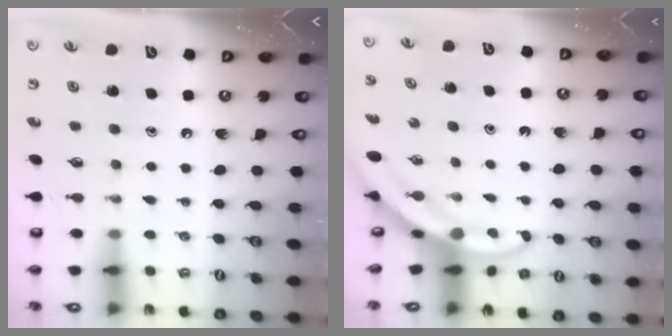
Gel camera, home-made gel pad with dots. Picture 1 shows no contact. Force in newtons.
{"total": 3.3, "press": 3.3, "slide": 0.2}